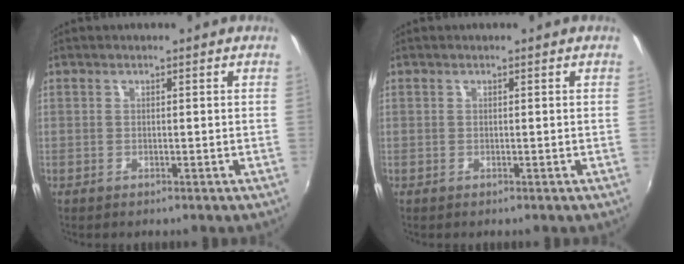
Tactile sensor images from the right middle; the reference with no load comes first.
{"total": 0.0}